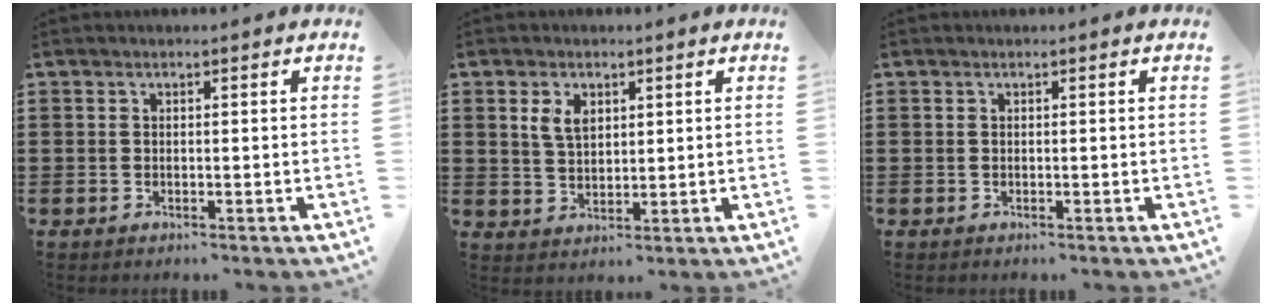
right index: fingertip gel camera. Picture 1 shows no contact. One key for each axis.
{"total": 3.7, "fx": 1.5, "fy": 2.3, "fz": 2.5, "tx": -0.057, "ty": 0.009, "tz": 0.027}
{"total": 0.0}